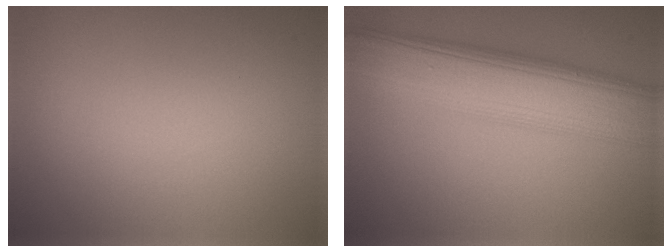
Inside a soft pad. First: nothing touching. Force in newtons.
{"total": 9.5, "press": 9.5, "slide": 0.3}